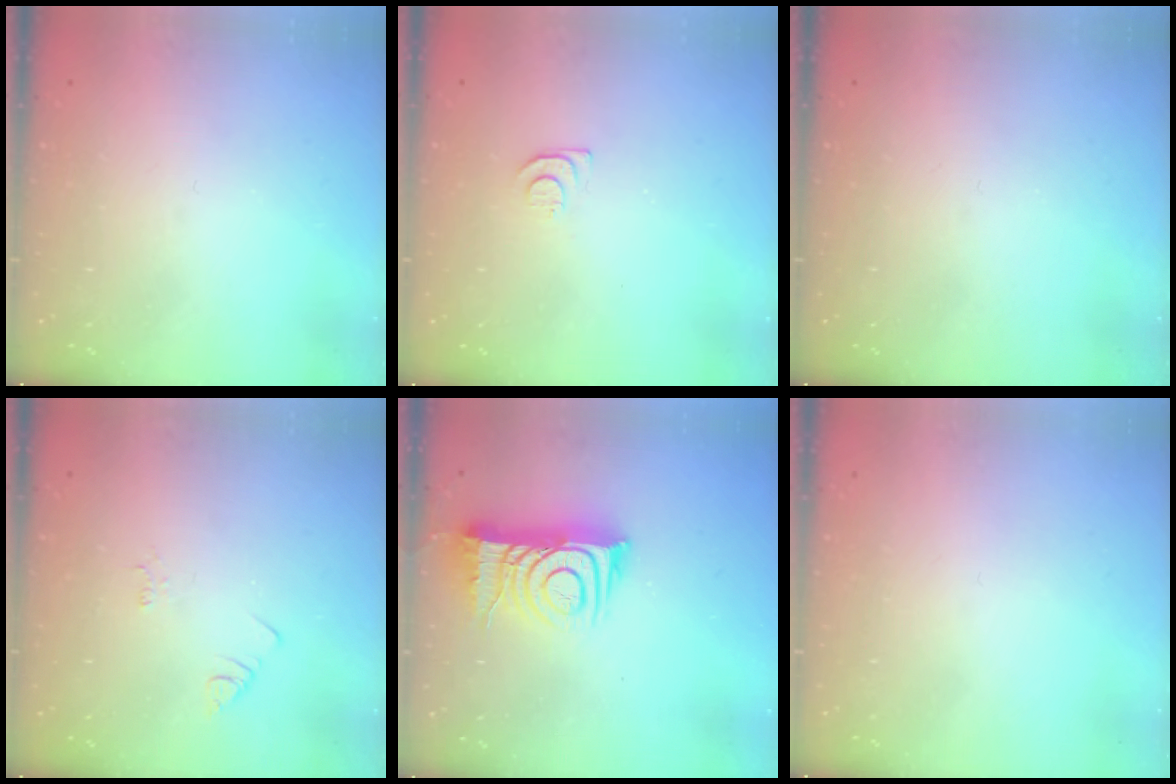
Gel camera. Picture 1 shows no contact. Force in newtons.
{"total": 4.0, "press": 4.0, "slide": 0.7}
{"total": 0.0}
{"total": 1.9, "press": 1.9, "slide": 0.2}
{"total": 13.3, "press": 13.2, "slide": 1.0}
{"total": 1.6, "press": 1.6, "slide": 0.1}